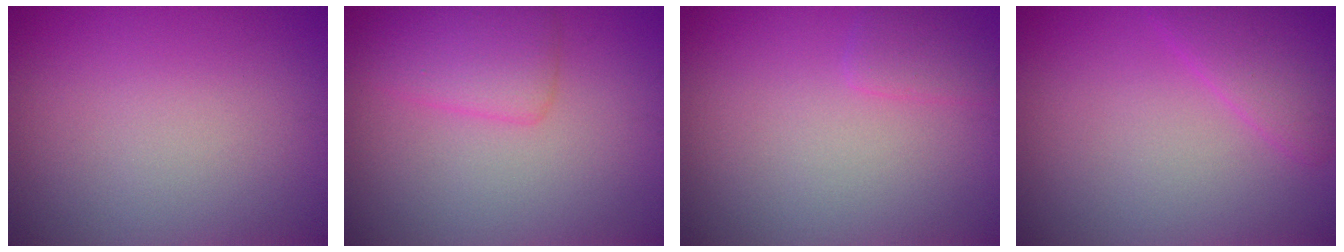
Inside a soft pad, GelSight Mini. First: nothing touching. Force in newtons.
{"total": 3.1, "press": 3.1, "slide": 0.2}
{"total": 1.4, "press": 1.4, "slide": 0.1}
{"total": 2.8, "press": 2.8, "slide": 0.1}